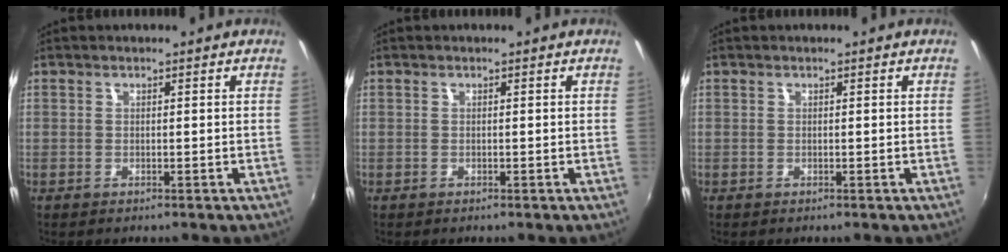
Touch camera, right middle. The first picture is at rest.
{"total": 0.0}
{"total": 0.0}